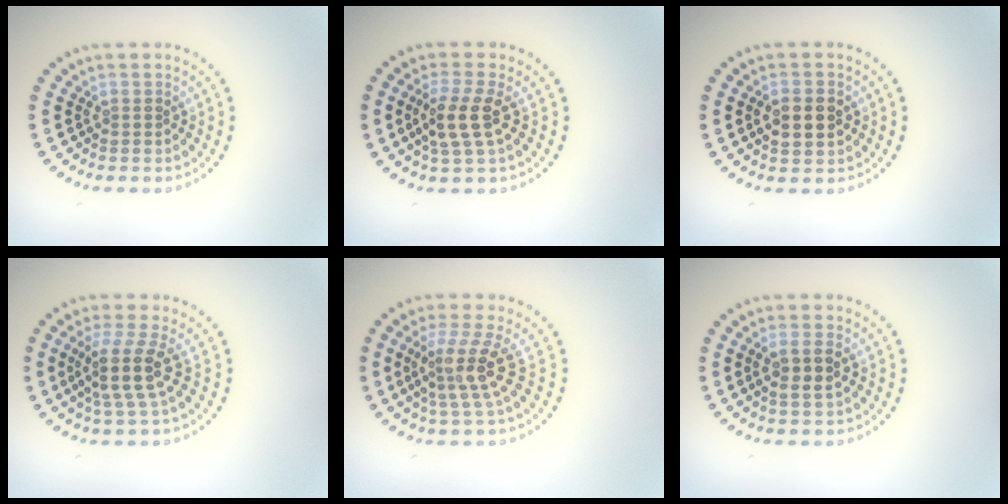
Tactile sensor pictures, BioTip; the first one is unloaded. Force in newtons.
{"total": 3.4, "press": 3.1, "slide": 1.5}
{"total": 3.6, "press": 3.6, "slide": 0.3}
{"total": 3.8, "press": 2.9, "slide": 2.4}
{"total": 4.1, "press": 3.0, "slide": 2.9}
{"total": 2.4, "press": 2.3, "slide": 0.8}